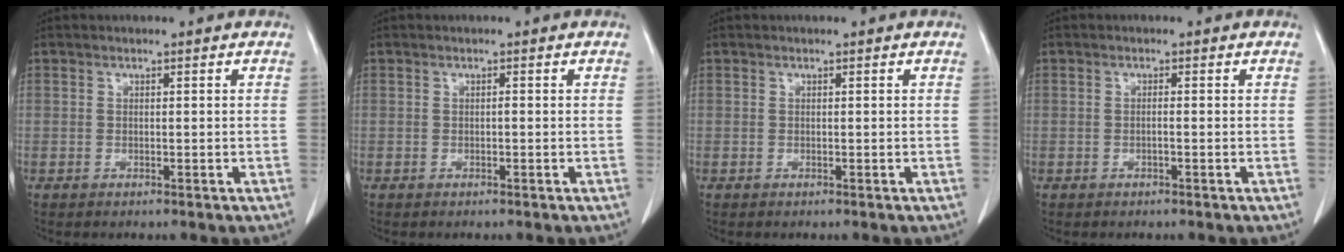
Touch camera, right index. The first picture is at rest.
{"total": 0.0}
{"total": 0.0}
{"total": 0.7, "force": [-0.2, 0.0, 0.6], "torque": [-0.010, 0.001, -0.004]}